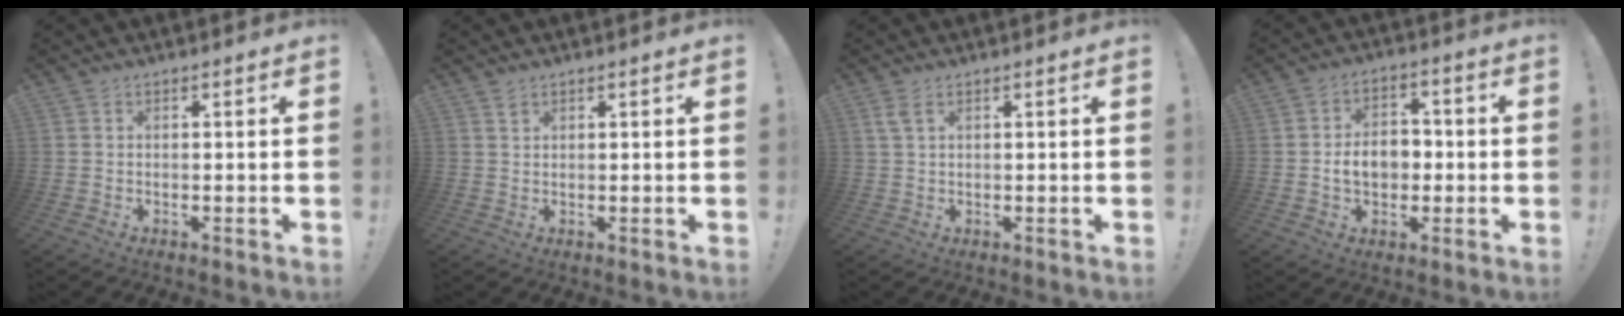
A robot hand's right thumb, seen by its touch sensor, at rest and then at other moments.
{"total": 1.3, "force": [0.9, 0.7, 0.4], "torque": [0.008, -0.007, 0.015]}
{"total": 2.9, "force": [1.4, 1.3, 2.3], "torque": [-0.046, 0.003, 0.025]}
{"total": 8.5, "force": [-0.9, 6.3, 5.6], "torque": [-0.079, 0.012, -0.016]}